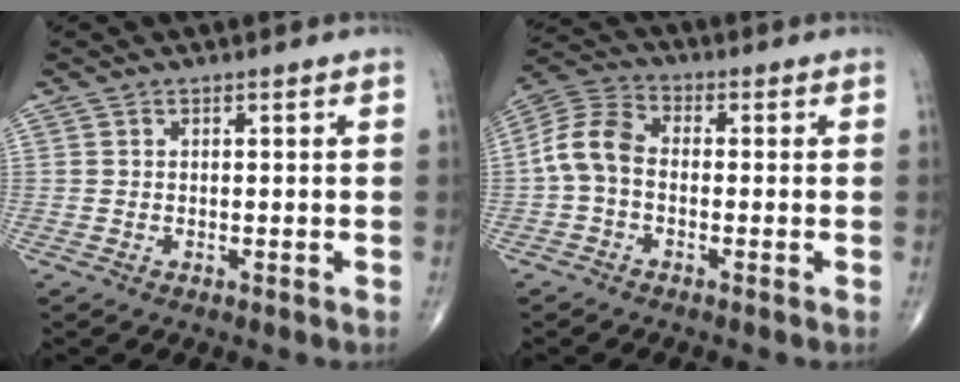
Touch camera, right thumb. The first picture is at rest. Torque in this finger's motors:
{"motor_torque": [-0.02, 0.11, 0.43, -0.38, 0.16]}